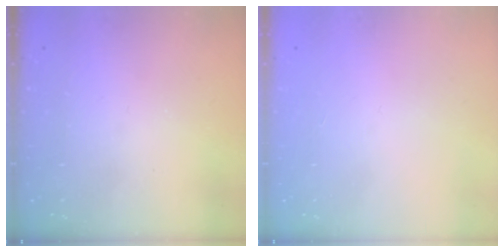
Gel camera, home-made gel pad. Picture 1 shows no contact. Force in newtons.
{"total": 0.0}